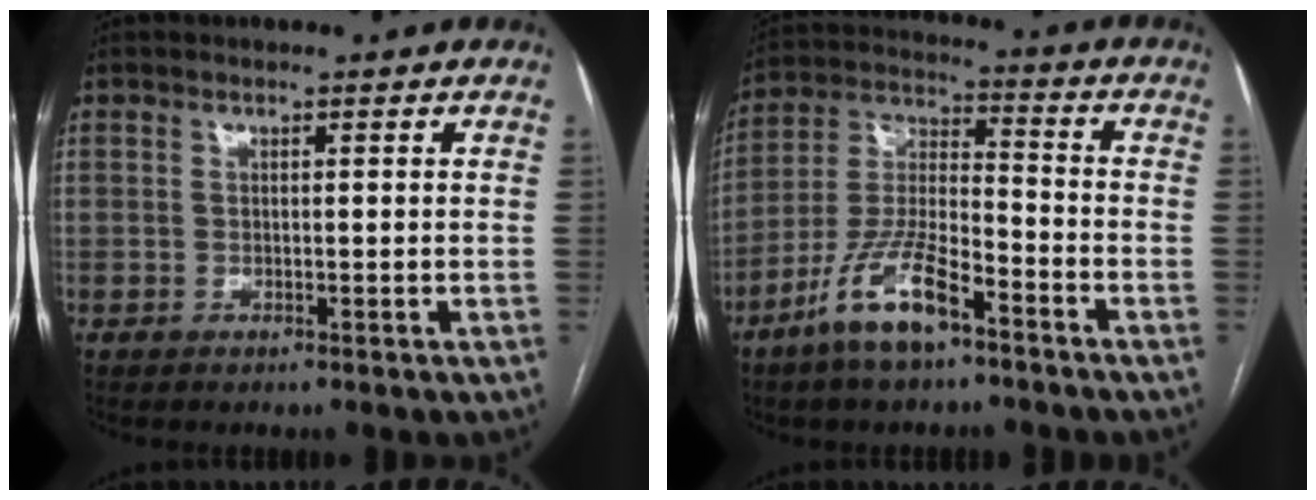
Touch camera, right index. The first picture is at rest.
{"total": 11.8, "force": [-7.3, 2.9, 8.8], "torque": [-0.187, -0.004, -0.137]}